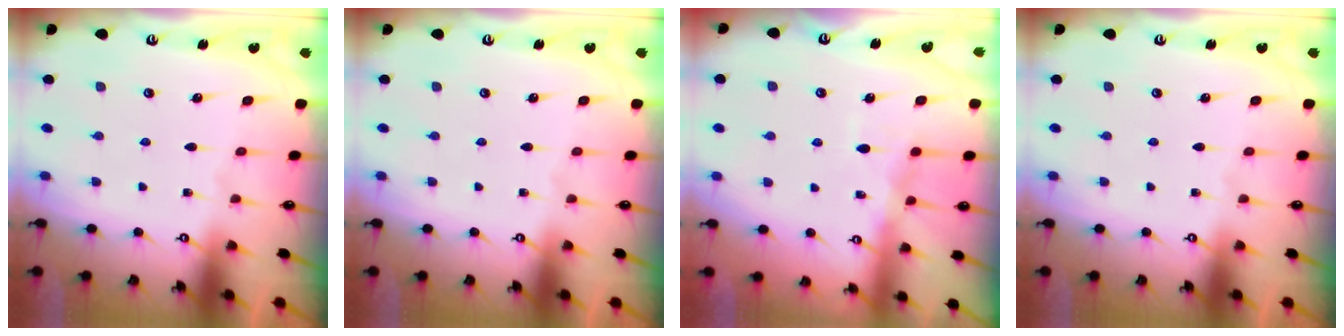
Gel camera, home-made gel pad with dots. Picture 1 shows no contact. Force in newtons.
{"total": 0.0}
{"total": 7.7, "press": 7.7, "slide": 0.8}
{"total": 0.0}